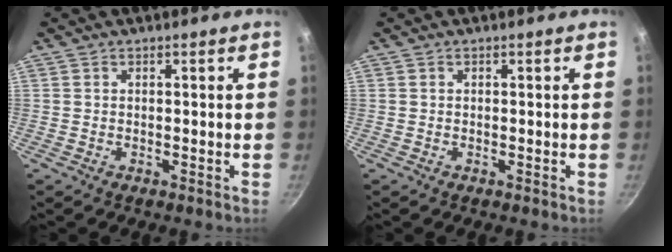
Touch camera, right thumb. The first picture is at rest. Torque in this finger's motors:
{"motor_torque": [-0.32, 0.02, -0.04, 0.40, 0.04]}